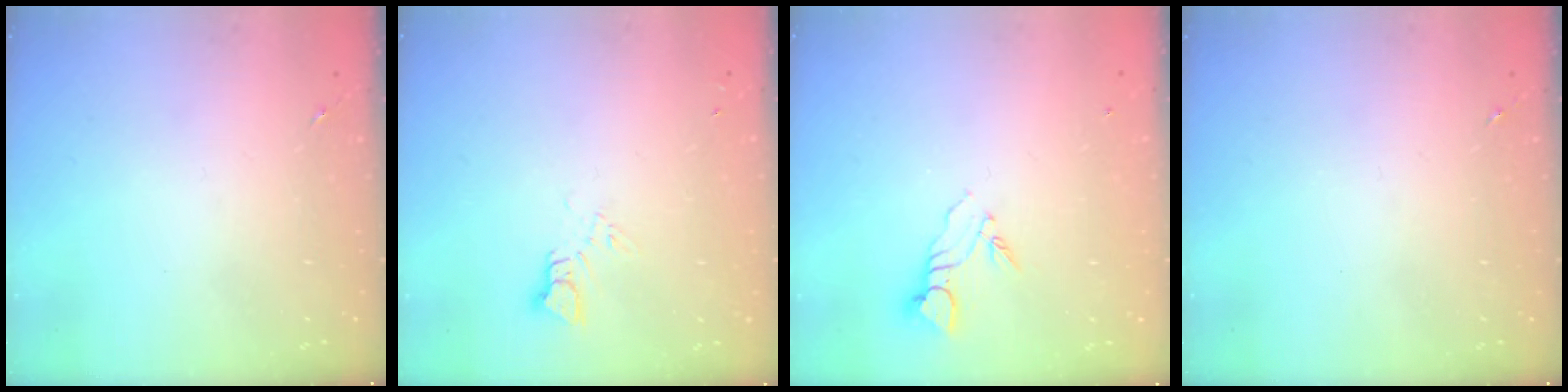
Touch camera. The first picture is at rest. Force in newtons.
{"total": 3.8, "press": 3.8, "slide": 0.3}
{"total": 4.2, "press": 4.2, "slide": 0.1}
{"total": 0.0}